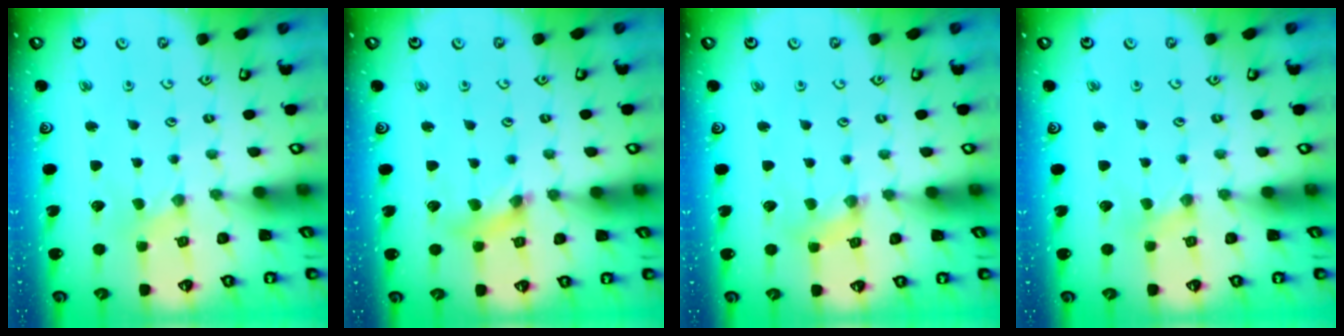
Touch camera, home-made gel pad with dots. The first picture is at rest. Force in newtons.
{"total": 5.9, "press": 5.9, "slide": 0.7}
{"total": 2.6, "press": 2.6, "slide": 0.3}
{"total": 1.5, "press": 1.4, "slide": 0.2}